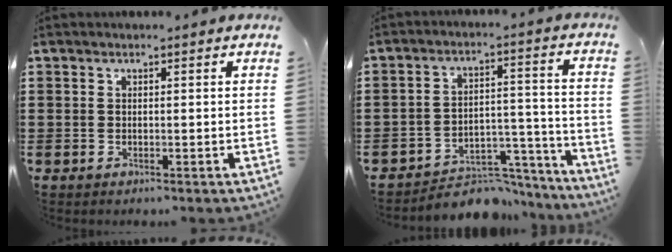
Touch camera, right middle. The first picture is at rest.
{"total": 6.5, "force": [-5.9, 2.2, 1.6], "torque": [-0.021, 0.025, -0.114]}